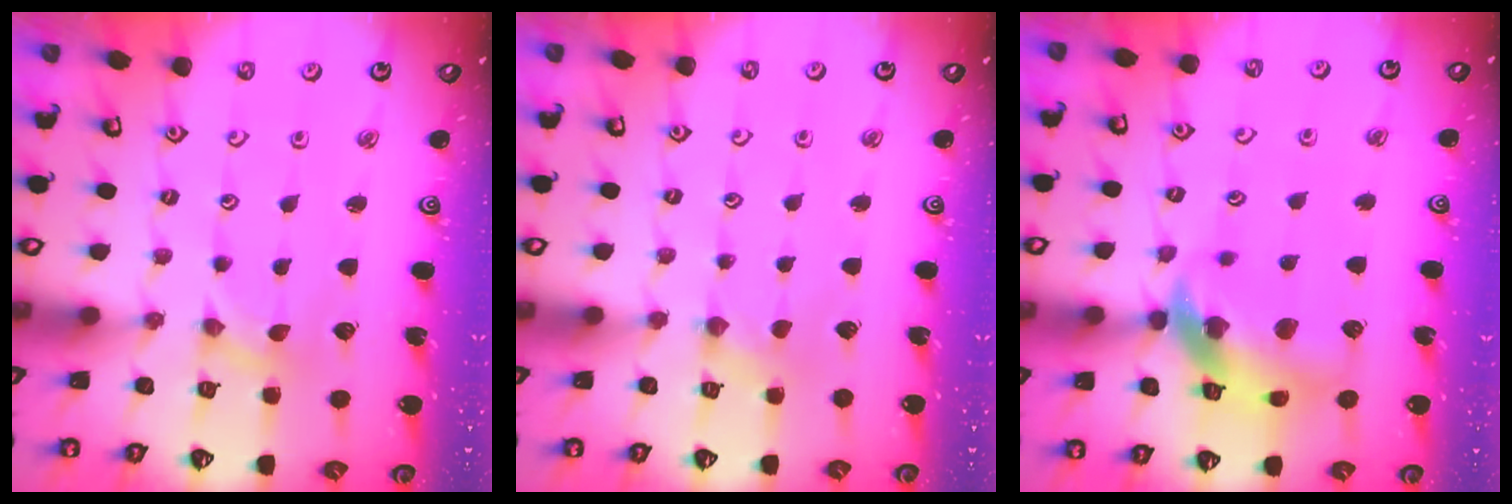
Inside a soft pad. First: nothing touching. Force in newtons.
{"total": 0.5, "press": 0.5, "slide": 0.2}
{"total": 14.9, "press": 14.8, "slide": 1.9}